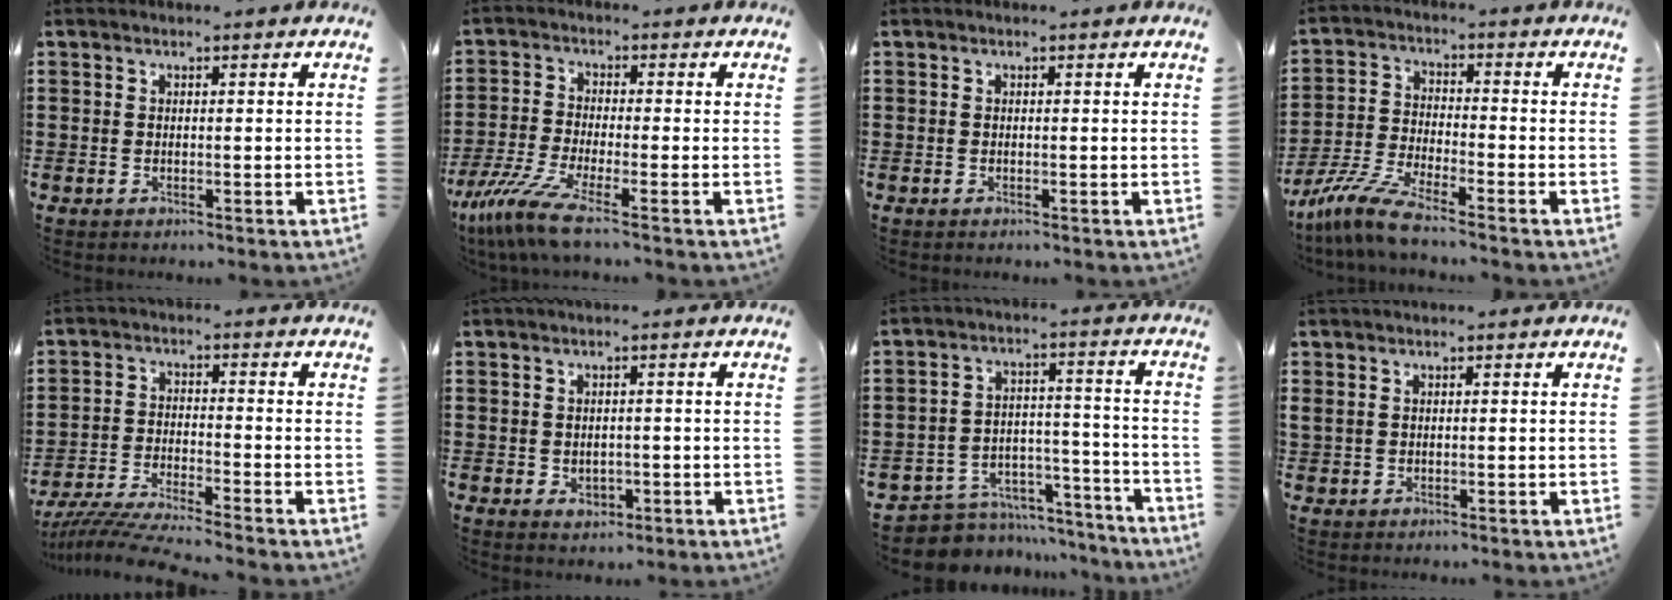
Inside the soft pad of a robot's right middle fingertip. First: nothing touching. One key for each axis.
{"total": 6.6, "fx": -4.4, "fy": 0.4, "fz": 4.9, "tx": -0.122, "ty": -0.025, "tz": -0.090}
{"total": 0.0}
{"total": 6.9, "fx": -5.9, "fy": 0.2, "fz": 3.5, "tx": -0.096, "ty": -0.017, "tz": -0.121}
{"total": 5.9, "fx": -5.6, "fy": -0.4, "fz": 1.9, "tx": -0.057, "ty": -0.023, "tz": -0.114}
{"total": 1.8, "fx": -0.3, "fy": 1.3, "fz": 1.2, "tx": -0.017, "ty": -0.002, "tz": -0.009}
{"total": 6.5, "fx": -6.2, "fy": 2.1, "fz": 0.7, "tx": -0.017, "ty": 0.018, "tz": -0.122}
{"total": 0.8, "fx": 0.5, "fy": 0.5, "fz": 0.3, "tx": -0.010, "ty": 0.004, "tz": 0.009}